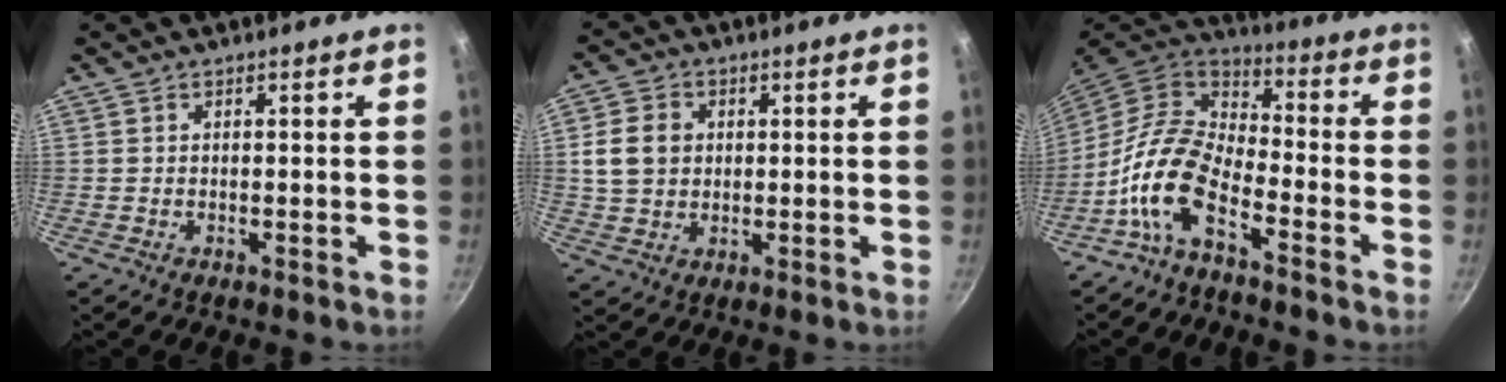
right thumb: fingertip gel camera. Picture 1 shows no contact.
{"total": 7.5, "force": [1.3, 6.1, 4.2], "torque": [-0.061, 0.004, 0.022]}
{"total": 12.2, "force": [-6.3, 5.9, 8.7], "torque": [-0.161, 0.059, -0.138]}